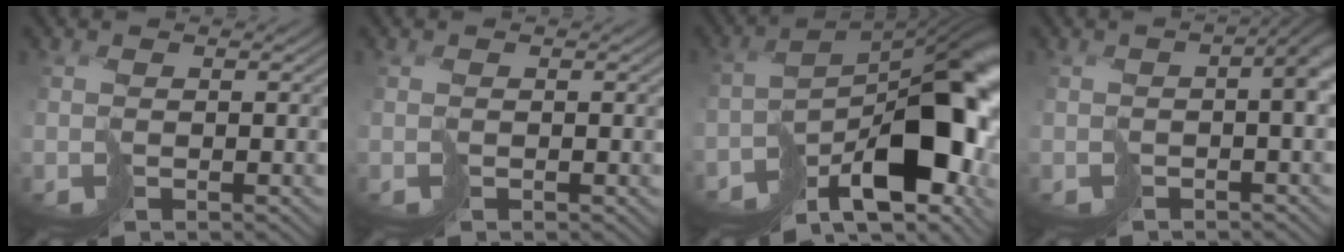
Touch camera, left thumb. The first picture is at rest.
{"total": 0.0}
{"total": 16.0, "force": [-7.1, 7.2, 12.4], "torque": [-0.167, -0.031, -0.098]}
{"total": 4.3, "force": [-0.9, 1.5, 3.9], "torque": [-0.060, -0.007, -0.012]}